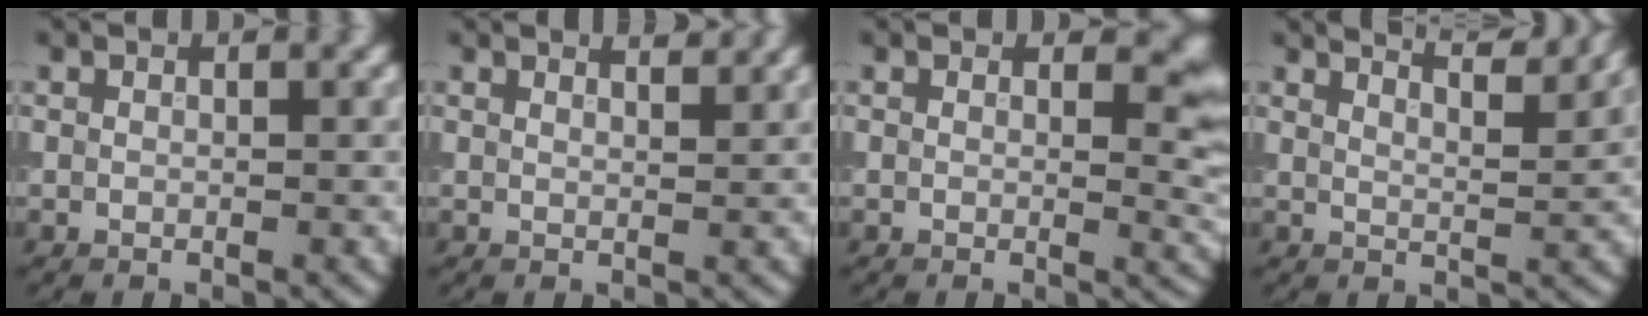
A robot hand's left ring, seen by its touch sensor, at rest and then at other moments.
{"total": 2.6, "force": [2.2, 0.8, 1.2], "torque": [0.006, 0.011, 0.002]}
{"total": 3.4, "force": [1.1, 1.6, 2.8], "torque": [-0.021, -0.007, 0.013]}
{"total": 6.9, "force": [5.7, 1.8, 3.5], "torque": [-0.022, 0.028, 0.041]}